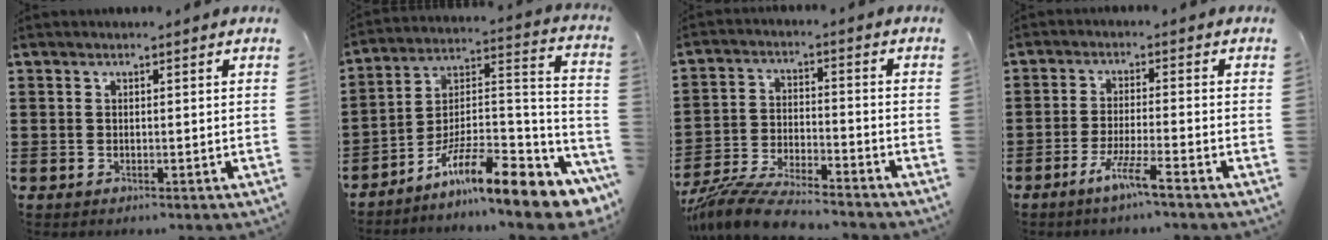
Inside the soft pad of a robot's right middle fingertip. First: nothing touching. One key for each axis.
{"total": 12.3, "fx": -8.9, "fy": 2.3, "fz": 8.2, "tx": -0.129, "ty": 0.011, "tz": -0.165}
{"total": 8.1, "fx": -7.6, "fy": 0.7, "fz": 2.8, "tx": -0.060, "ty": 0.005, "tz": -0.150}
{"total": 5.0, "fx": -3.5, "fy": -0.1, "fz": 3.5, "tx": -0.070, "ty": -0.010, "tz": -0.063}